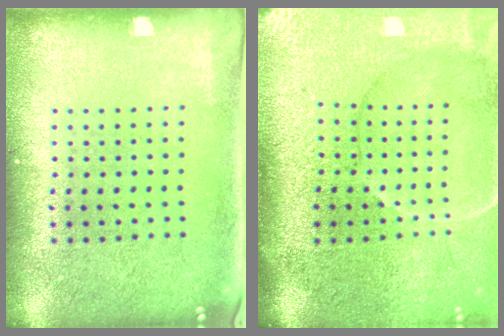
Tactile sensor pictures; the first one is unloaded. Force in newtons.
{"total": 4.5, "press": 3.9, "slide": 2.3}